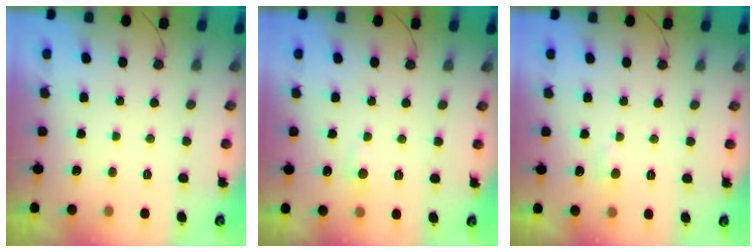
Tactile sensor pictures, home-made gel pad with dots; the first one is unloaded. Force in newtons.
{"total": 3.8, "press": 3.7, "slide": 0.6}
{"total": 3.3, "press": 3.3, "slide": 0.4}